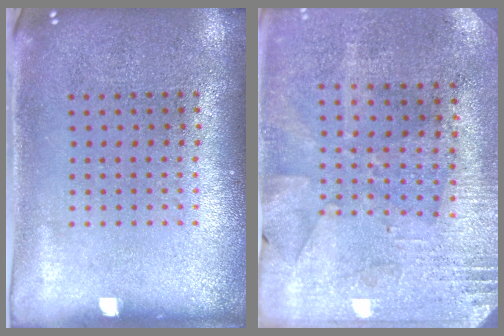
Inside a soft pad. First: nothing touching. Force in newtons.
{"total": 2.7, "press": 2.4, "slide": 1.3}